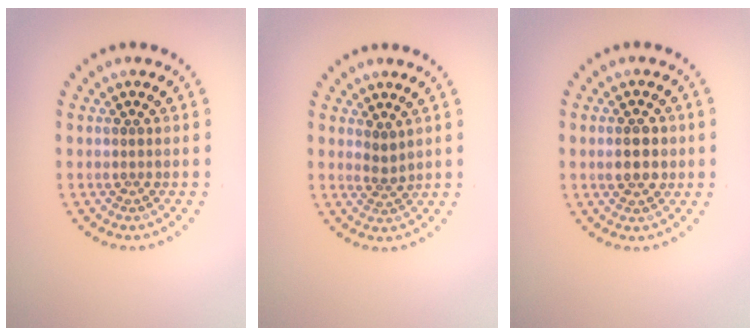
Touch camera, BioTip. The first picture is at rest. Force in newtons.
{"total": 1.4, "press": 1.0, "slide": 1.0}
{"total": 2.8, "press": 2.8, "slide": 0.1}